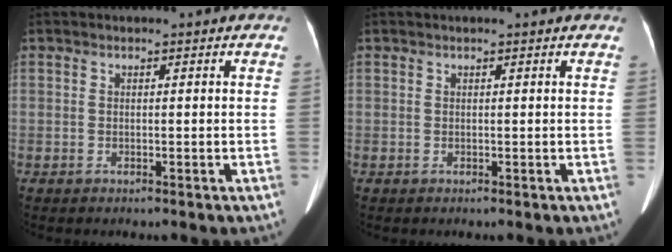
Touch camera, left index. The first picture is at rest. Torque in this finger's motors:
{"motor_torque": [-0.10, -0.21, -0.01, -0.01]}